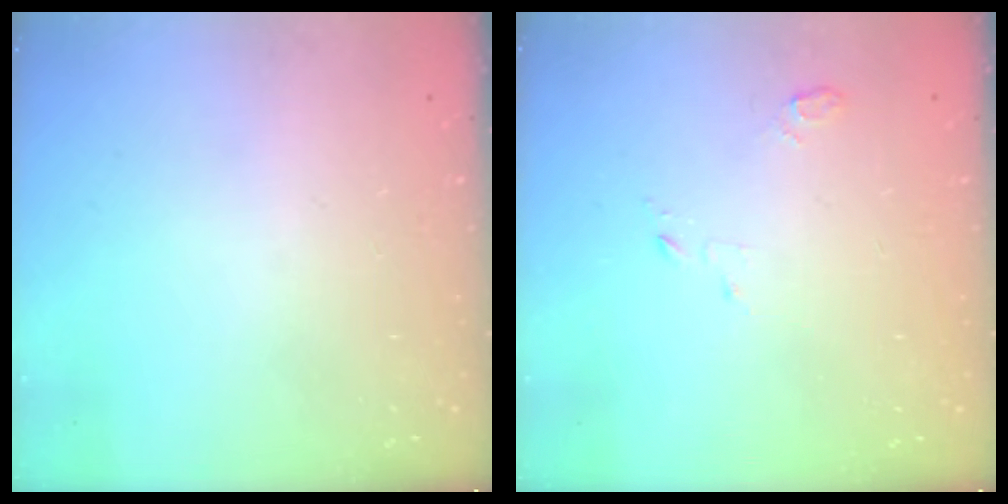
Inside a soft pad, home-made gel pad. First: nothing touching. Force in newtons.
{"total": 2.8, "press": 2.8, "slide": 0.3}